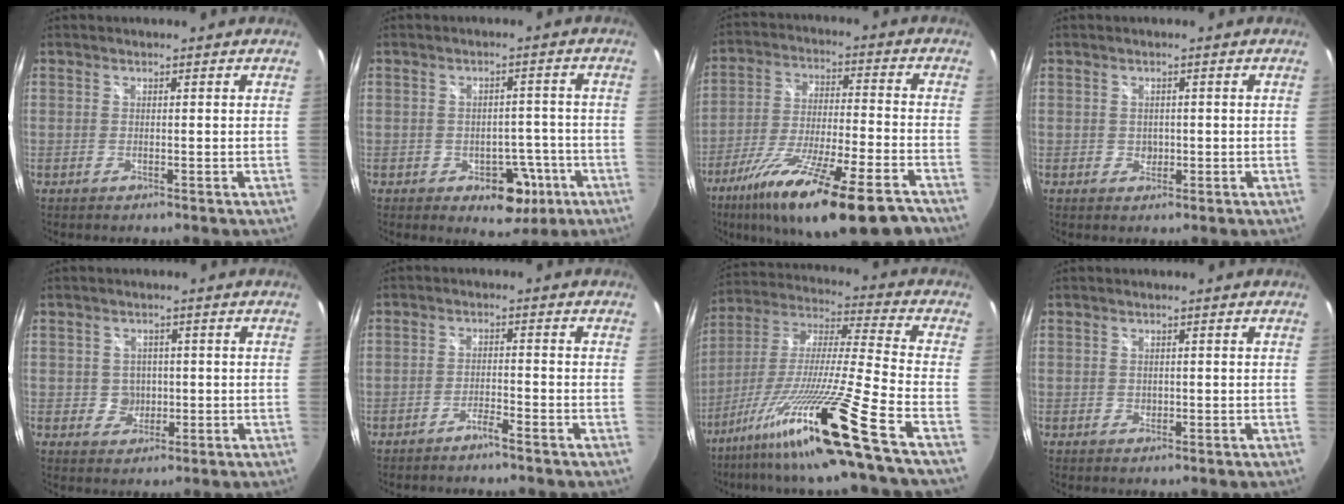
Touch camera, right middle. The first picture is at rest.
{"total": 7.3, "force": [-3.4, 5.2, 3.9], "torque": [-0.054, 0.014, -0.030]}
{"total": 21.6, "force": [-15.2, 3.0, 15.1], "torque": [-0.271, -0.053, -0.251]}
{"total": 1.6, "force": [-0.2, 1.5, 0.4], "torque": [-0.002, -0.002, -0.002]}
{"total": 3.5, "force": [-0.2, 3.4, 0.6], "torque": [-0.012, 0.006, 0.002]}
{"total": 2.4, "force": [-2.2, 0.0, 1.0], "torque": [-0.034, 0.002, -0.039]}
{"total": 21.2, "force": [-14.5, -2.5, 15.4], "torque": [-0.272, -0.056, -0.255]}
{"total": 0.8, "force": [-0.1, 0.7, 0.1], "torque": [0.002, -0.003, -0.002]}